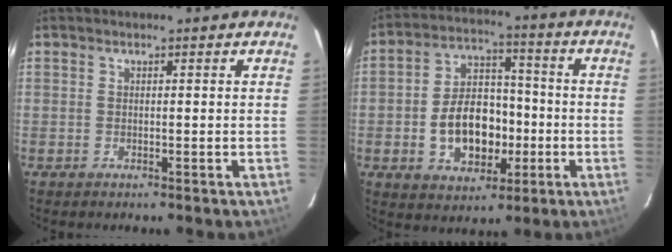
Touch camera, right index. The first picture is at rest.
{"total": 12.8, "force": [-3.0, 8.7, 8.9], "torque": [-0.178, 0.026, -0.034]}